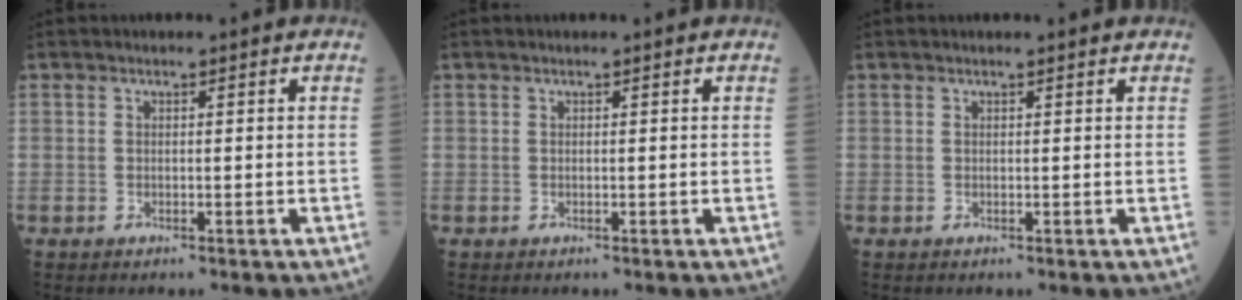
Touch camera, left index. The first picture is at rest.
{"total": 0.0}
{"total": 1.2, "force": [1.2, 0.0, 0.5], "torque": [-0.011, 0.009, 0.015]}